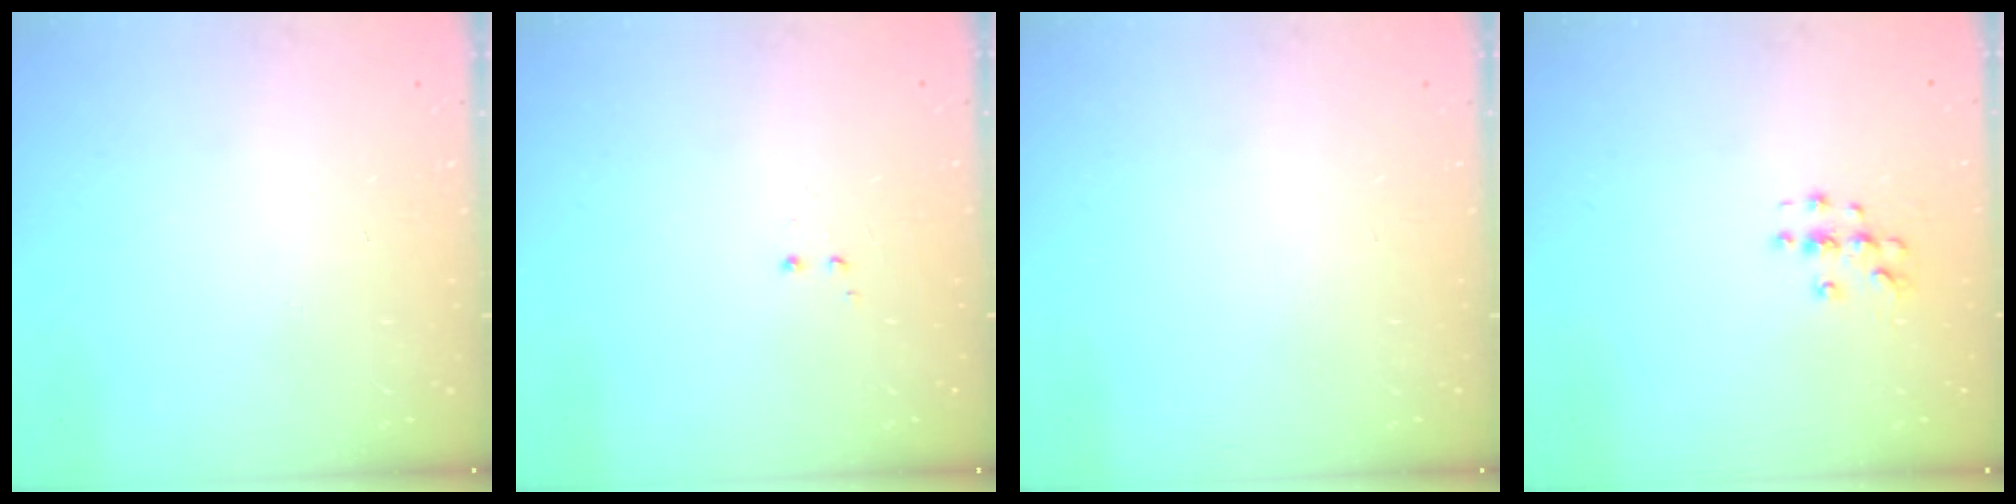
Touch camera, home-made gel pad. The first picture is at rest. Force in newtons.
{"total": 1.2, "press": 1.0, "slide": 0.6}
{"total": 0.0}
{"total": 3.9, "press": 3.9, "slide": 0.5}